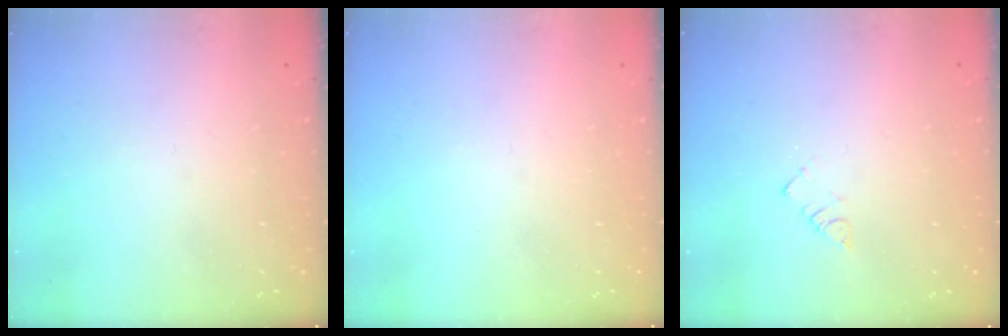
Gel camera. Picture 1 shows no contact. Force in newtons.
{"total": 0.0}
{"total": 2.3, "press": 2.3, "slide": 0.4}